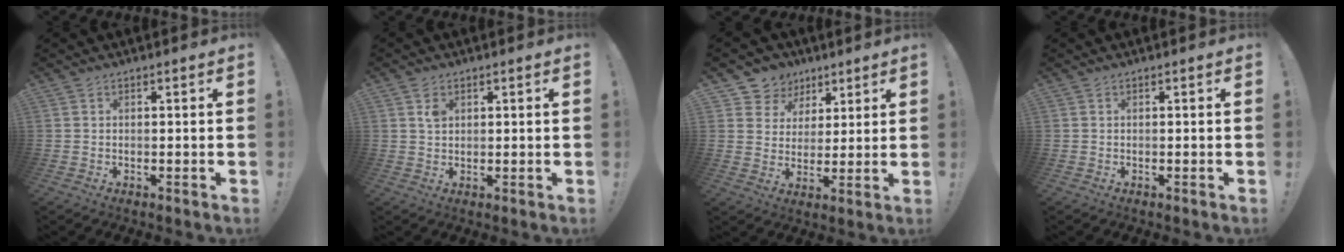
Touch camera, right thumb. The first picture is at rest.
{"total": 2.4, "force": [1.3, 1.6, 1.2], "torque": [-0.007, -0.006, 0.021]}
{"total": 8.4, "force": [4.1, 7.2, 0.9], "torque": [-0.013, -0.032, 0.086]}
{"total": 0.0}